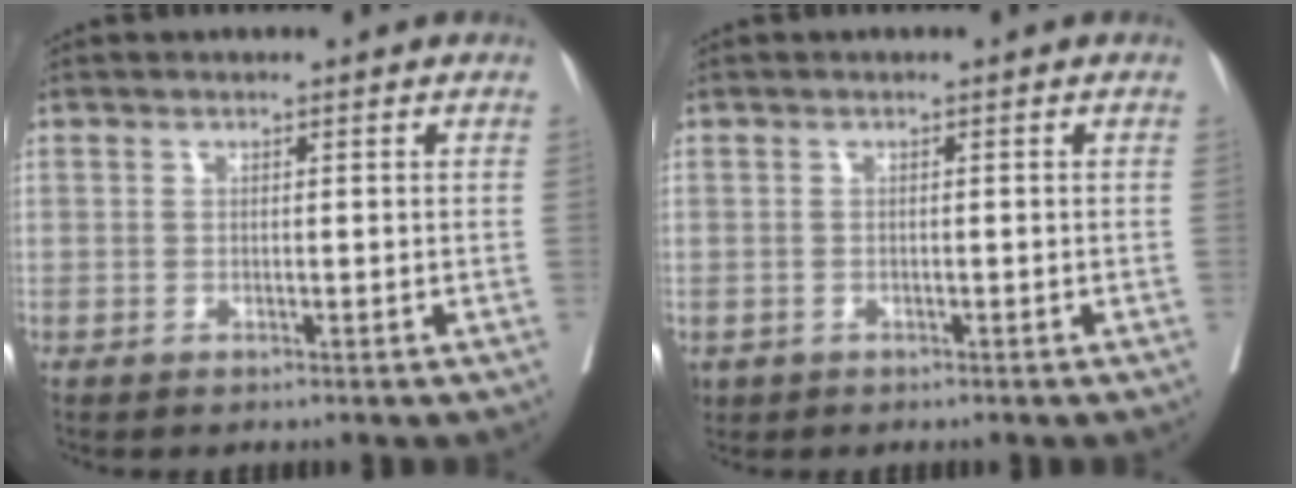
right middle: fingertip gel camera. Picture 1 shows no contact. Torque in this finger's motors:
{"motor_torque": [0.40, -0.38, 0.02, 0.04]}